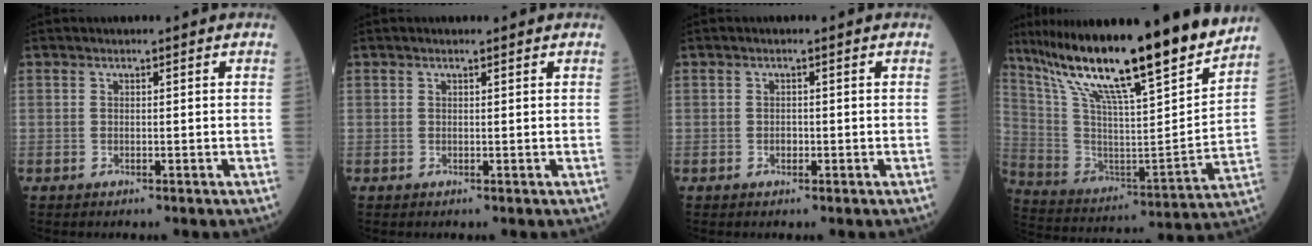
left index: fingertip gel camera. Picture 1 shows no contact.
{"total": 0.6, "force": [0.4, 0.0, 0.3], "torque": [-0.012, 0.003, 0.007]}
{"total": 0.8, "force": [-0.3, 0.6, 0.6], "torque": [-0.010, 0.001, -0.006]}
{"total": 24.9, "force": [19.9, 1.3, 14.9], "torque": [-0.262, -0.023, 0.328]}